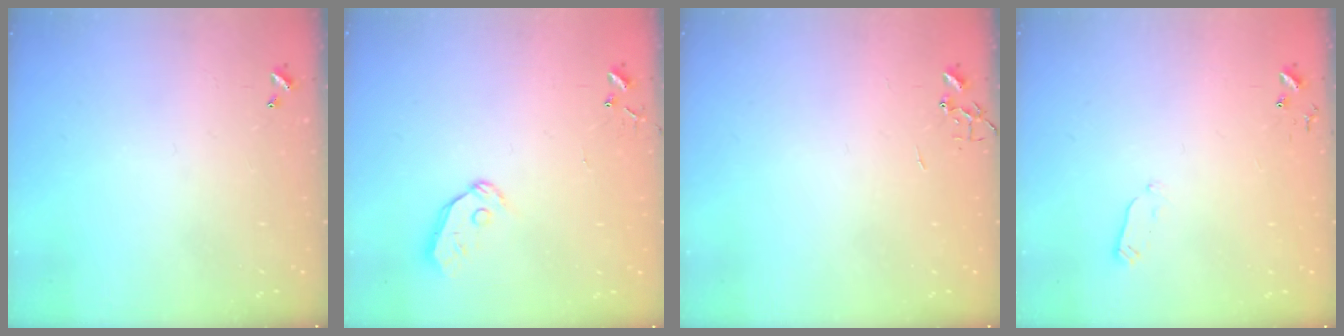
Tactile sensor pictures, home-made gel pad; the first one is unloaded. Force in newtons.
{"total": 4.4, "press": 4.4, "slide": 0.5}
{"total": 0.0}
{"total": 2.7, "press": 2.6, "slide": 0.4}